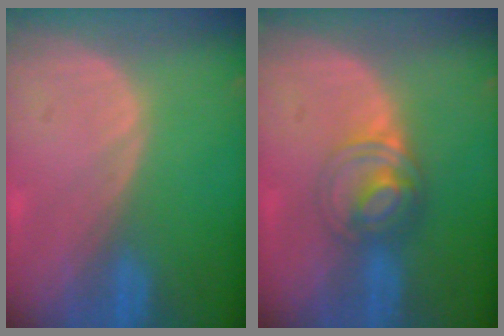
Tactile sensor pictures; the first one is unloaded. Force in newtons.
{"total": 6.1, "press": 5.3, "slide": 3.1}